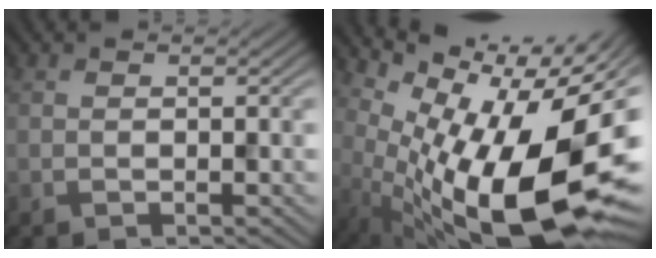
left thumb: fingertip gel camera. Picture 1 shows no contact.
{"total": 19.8, "force": [-1.4, 9.0, 17.6], "torque": [-0.244, -0.042, 0.000]}